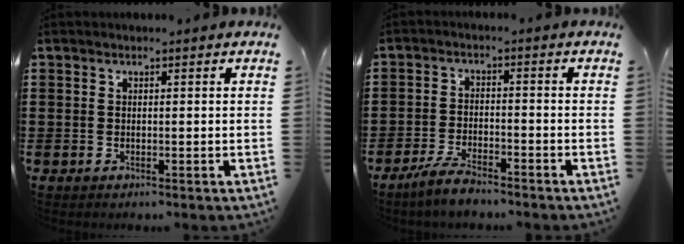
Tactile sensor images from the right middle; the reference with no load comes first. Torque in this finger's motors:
{"motor_torque": [1.43, -0.55, 0.15, 0.16]}